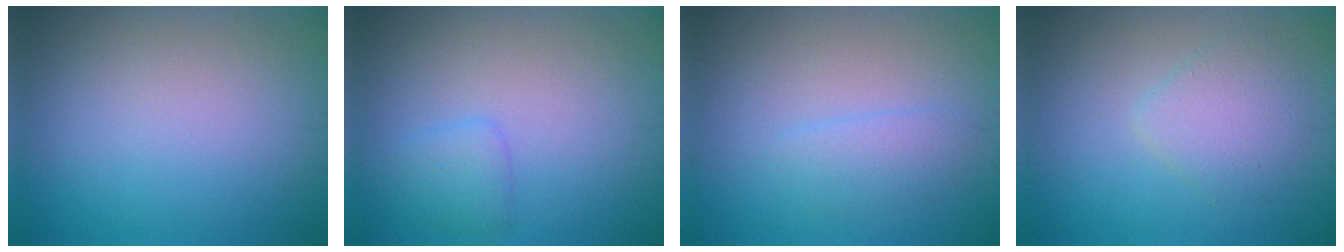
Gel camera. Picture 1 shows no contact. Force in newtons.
{"total": 1.6, "press": 1.6, "slide": 0.0}
{"total": 1.8, "press": 1.8, "slide": 0.0}
{"total": 2.5, "press": 2.5, "slide": 0.2}